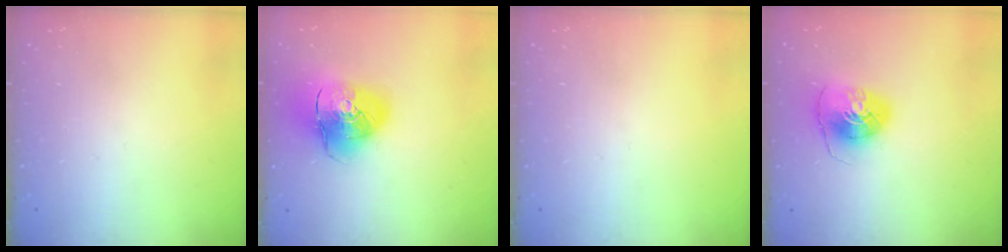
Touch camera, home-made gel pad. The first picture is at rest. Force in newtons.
{"total": 17.0, "press": 16.8, "slide": 2.6}
{"total": 0.0}
{"total": 8.2, "press": 8.1, "slide": 0.8}